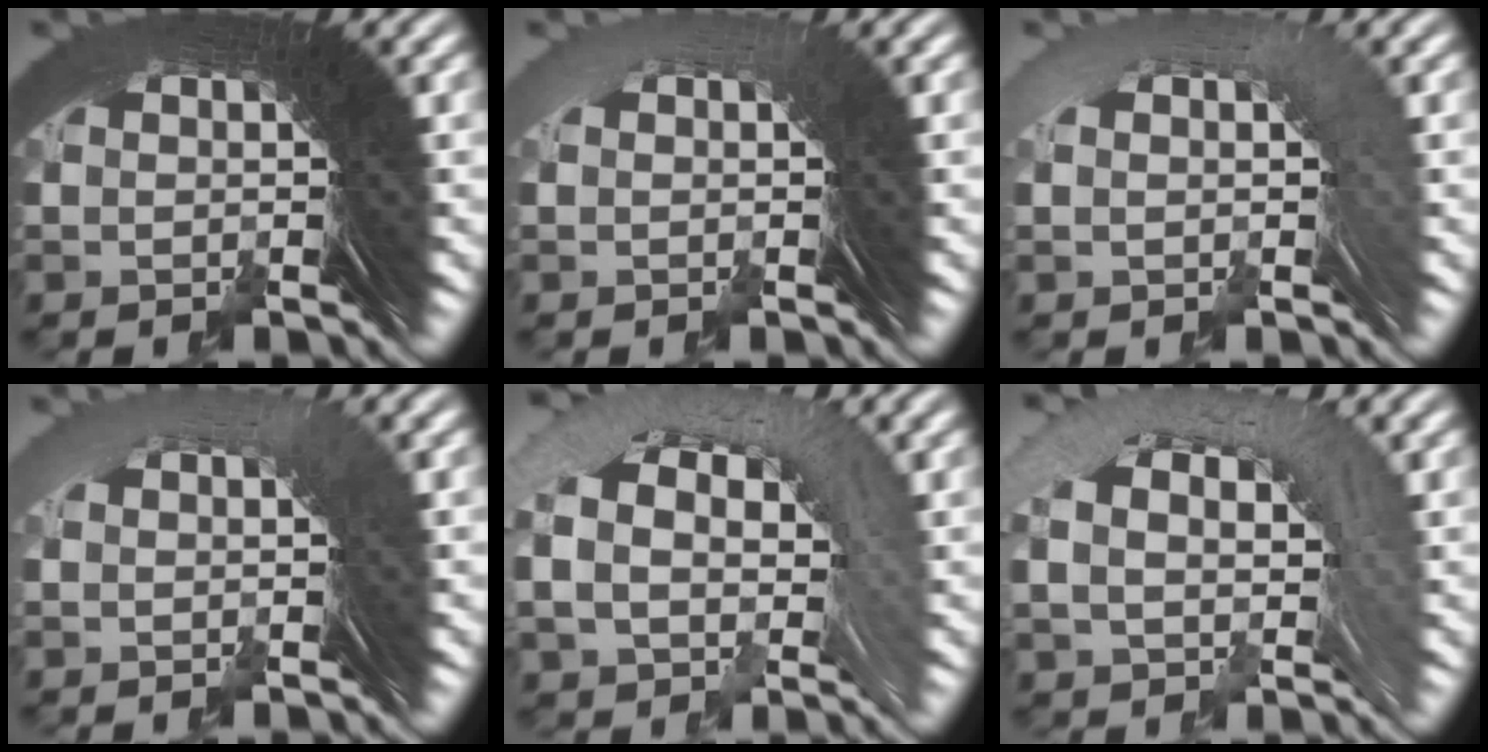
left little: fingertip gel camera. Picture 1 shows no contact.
{"total": 0.7, "force": [-0.2, -0.6, 0.2], "torque": [0.008, 0.017, -0.009]}
{"total": 1.7, "force": [0.5, 0.1, 1.6], "torque": [-0.014, 0.025, 0.003]}
{"total": 1.0, "force": [0.3, -0.2, 0.9], "torque": [0.004, 0.024, -0.002]}
{"total": 7.0, "force": [1.7, 4.5, 5.1], "torque": [-0.091, 0.003, 0.030]}
{"total": 5.5, "force": [1.8, 2.9, 4.3], "torque": [-0.068, 0.023, 0.027]}